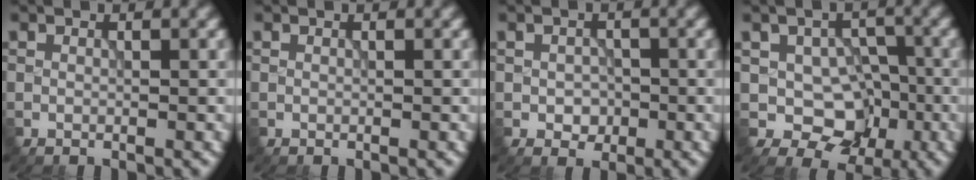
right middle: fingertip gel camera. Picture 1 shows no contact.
{"total": 0.0}
{"total": 1.8, "force": [-0.3, 1.5, 1.0], "torque": [-0.017, -0.005, -0.006]}
{"total": 5.6, "force": [-1.0, 4.5, 3.2], "torque": [-0.042, -0.006, -0.019]}